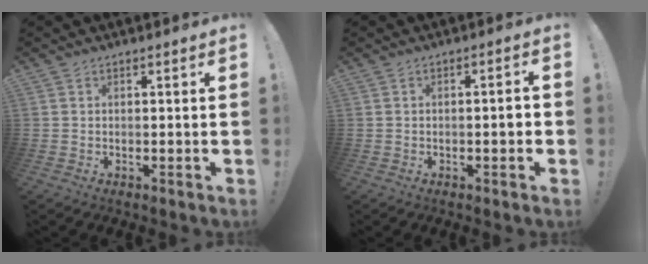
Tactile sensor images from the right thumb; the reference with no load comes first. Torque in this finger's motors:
{"motor_torque": [-0.18, -0.37, 0.04, 0.23, 0.08]}